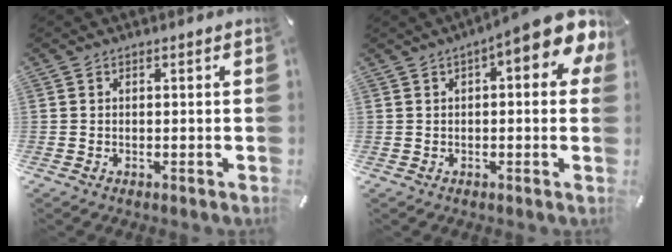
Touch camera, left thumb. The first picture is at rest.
{"total": 11.1, "force": [5.0, 3.0, 9.4], "torque": [-0.124, -0.037, 0.081]}